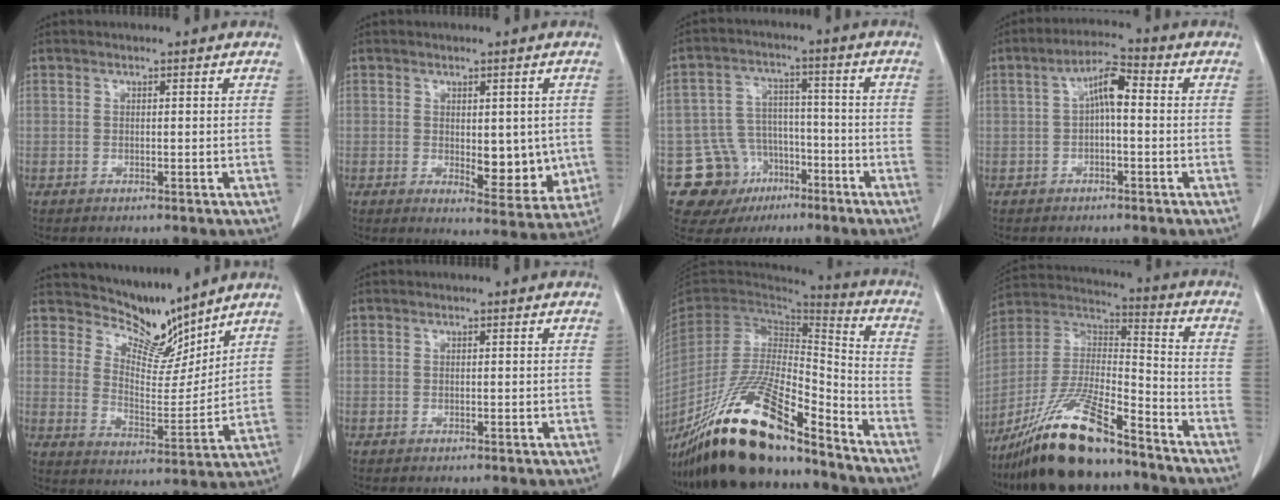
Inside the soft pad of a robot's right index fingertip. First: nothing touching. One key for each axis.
{"total": 7.4, "fx": -0.4, "fy": 3.6, "fz": 6.5, "tx": -0.067, "ty": -0.016, "tz": 0.005}
{"total": 12.4, "fx": -6.5, "fy": 10.1, "fz": 3.0, "tx": -0.052, "ty": 0.046, "tz": -0.091}
{"total": 5.4, "fx": 0.3, "fy": 1.5, "fz": 5.2, "tx": -0.094, "ty": 0.024, "tz": 0.003}
{"total": 8.0, "fx": 7.7, "fy": 1.8, "fz": 1.1, "tx": -0.021, "ty": -0.016, "tz": 0.141}
{"total": 0.0}
{"total": 23.3, "fx": -17.6, "fy": 4.4, "fz": 14.6, "tx": -0.278, "ty": -0.025, "tz": -0.320}
{"total": 18.7, "fx": -14.5, "fy": 3.2, "fz": 11.4, "tx": -0.249, "ty": -0.019, "tz": -0.270}